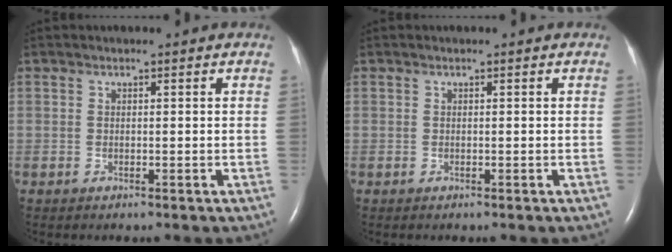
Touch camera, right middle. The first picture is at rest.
{"total": 0.0}